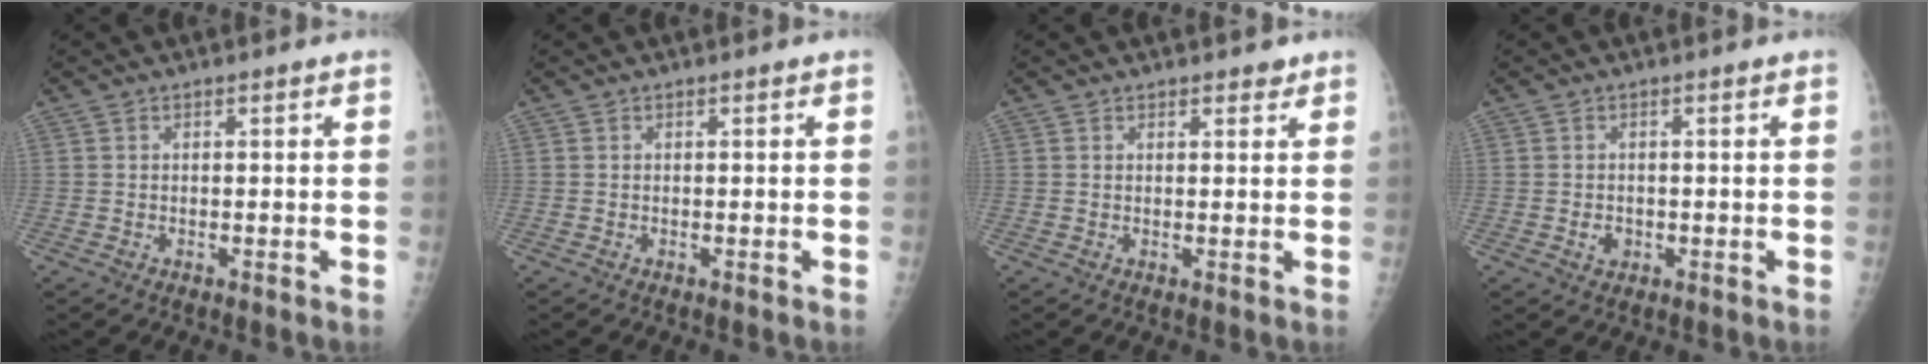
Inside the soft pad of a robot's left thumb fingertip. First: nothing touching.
{"total": 0.0}
{"total": 1.8, "force": [1.4, 0.9, 0.6], "torque": [0.005, -0.007, 0.014]}
{"total": 2.0, "force": [-0.4, 1.7, 1.0], "torque": [-0.007, 0.002, -0.002]}